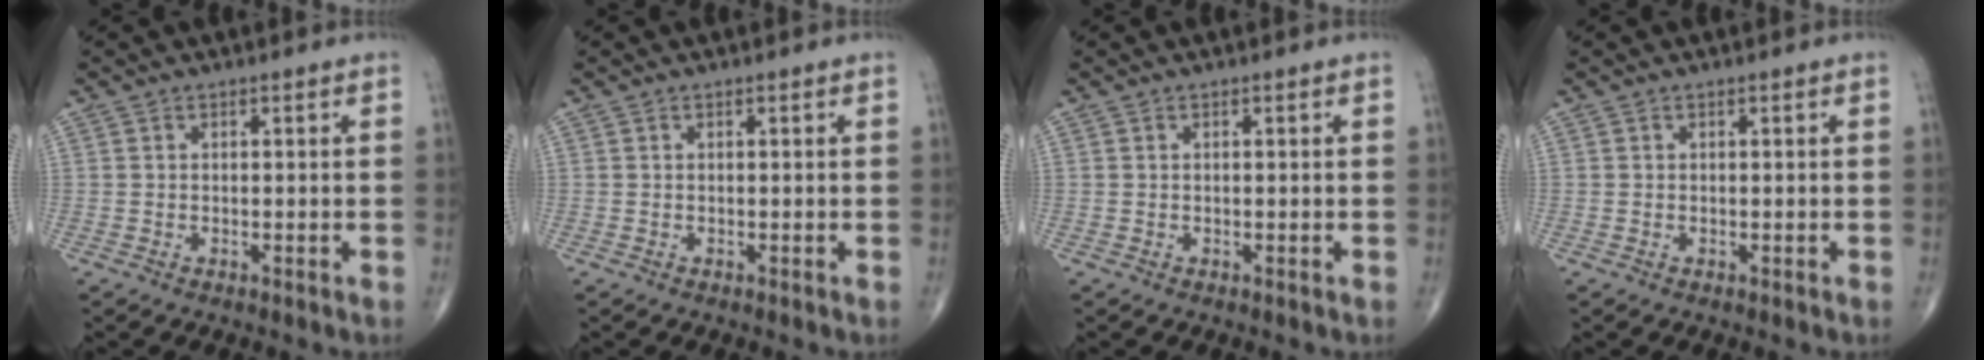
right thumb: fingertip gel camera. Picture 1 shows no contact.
{"total": 0.0}
{"total": 0.0}
{"total": 0.0}